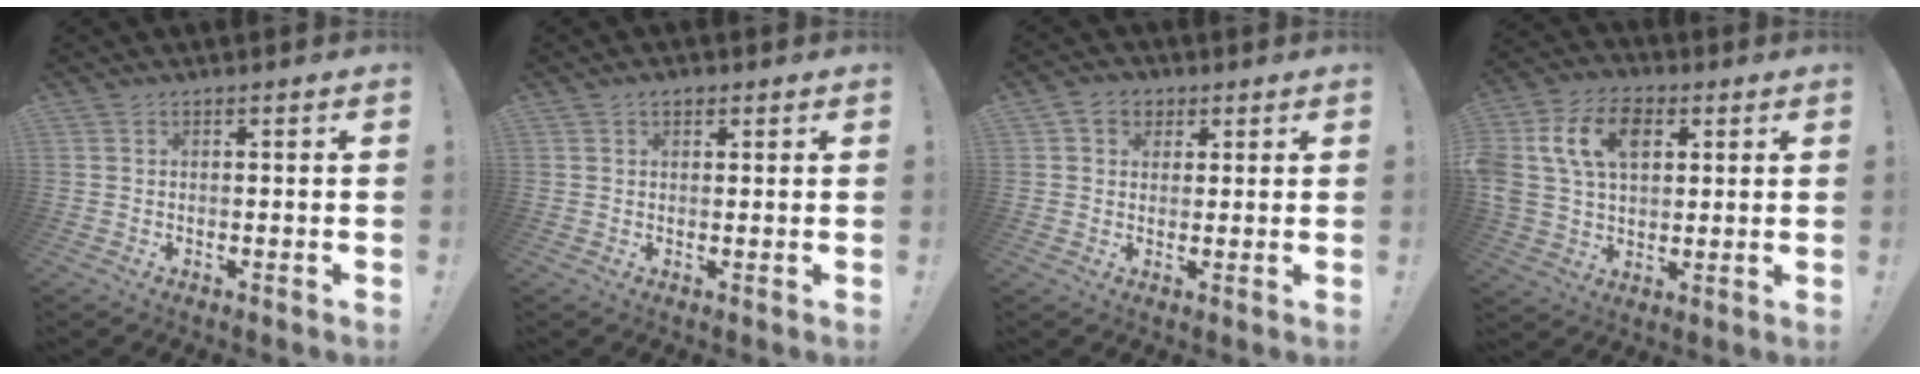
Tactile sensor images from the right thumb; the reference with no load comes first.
{"total": 1.8, "force": [0.9, 1.2, 1.0], "torque": [-0.007, -0.002, 0.015]}
{"total": 5.0, "force": [1.9, 4.2, 2.0], "torque": [-0.029, 0.001, 0.035]}
{"total": 15.7, "force": [5.0, 11.1, 10.0], "torque": [-0.182, -0.002, 0.097]}